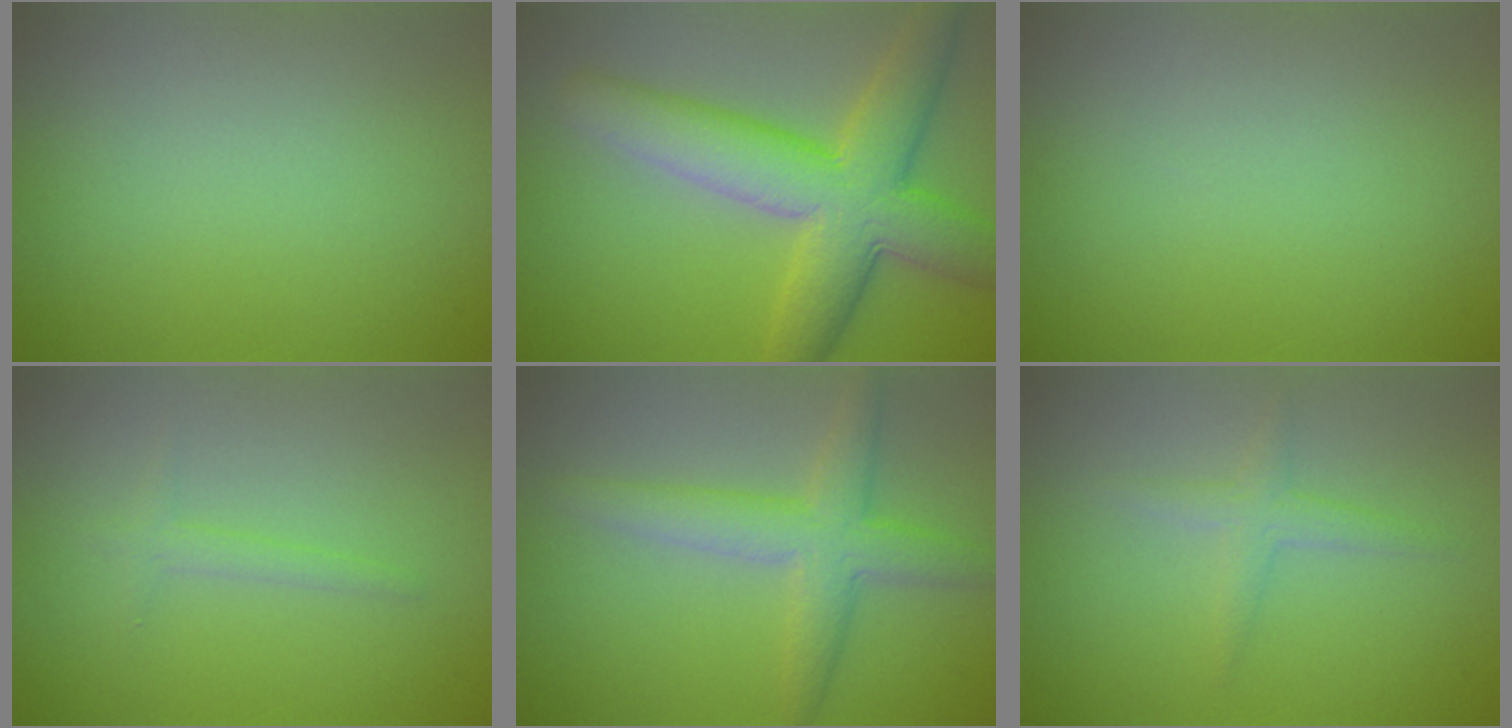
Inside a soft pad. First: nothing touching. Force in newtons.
{"total": 8.6, "press": 8.6, "slide": 0.3}
{"total": 0.0}
{"total": 1.1, "press": 1.1, "slide": 0.1}
{"total": 4.3, "press": 4.3, "slide": 0.1}
{"total": 1.5, "press": 1.5, "slide": 0.1}